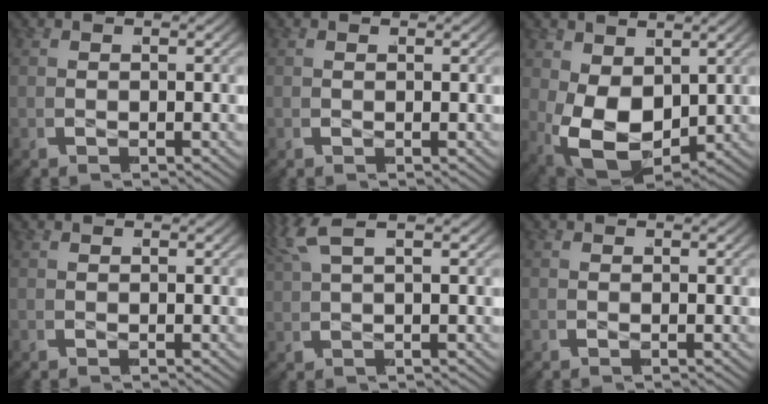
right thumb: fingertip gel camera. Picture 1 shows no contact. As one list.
[{"total": 0.0}, {"total": 9.2, "force": [-1.5, 6.5, 6.3], "torque": [-0.163, -0.060, -0.001]}, {"total": 0.0}, {"total": 2.2, "force": [1.9, -0.5, 1.1], "torque": [-0.029, 0.017, 0.032]}, {"total": 0.0}]